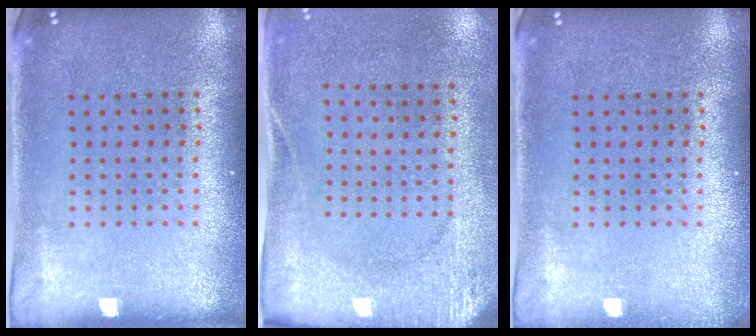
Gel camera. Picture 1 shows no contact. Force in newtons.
{"total": 2.7, "press": 2.0, "slide": 1.7}
{"total": 0.6, "press": 0.5, "slide": 0.2}